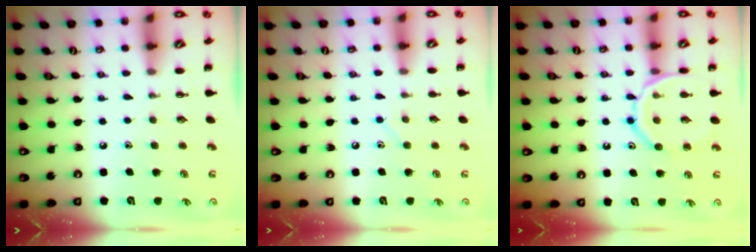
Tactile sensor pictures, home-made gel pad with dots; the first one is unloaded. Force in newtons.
{"total": 5.5, "press": 5.3, "slide": 1.4}
{"total": 14.0, "press": 14.0, "slide": 1.6}